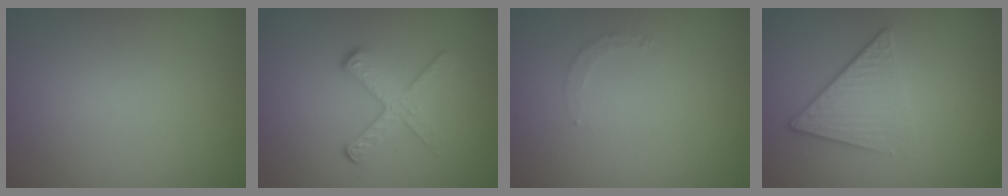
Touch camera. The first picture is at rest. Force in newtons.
{"total": 3.7, "press": 2.3, "slide": 3.0}
{"total": 0.9, "press": 0.9, "slide": 0.2}
{"total": 4.7, "press": 3.0, "slide": 3.7}